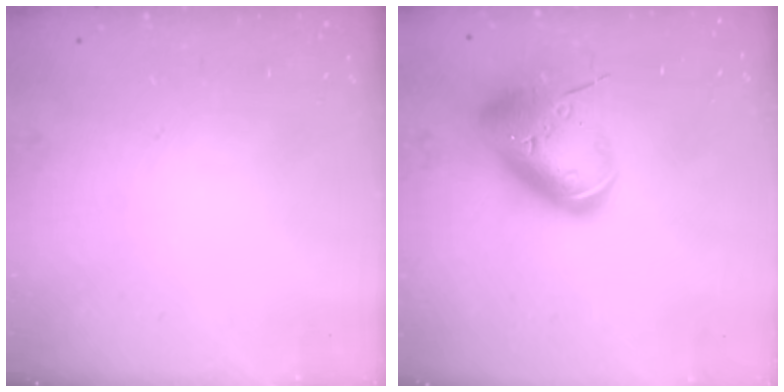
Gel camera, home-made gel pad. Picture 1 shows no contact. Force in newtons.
{"total": 18.4, "press": 18.1, "slide": 3.1}